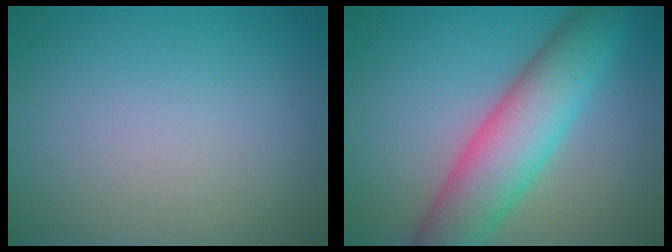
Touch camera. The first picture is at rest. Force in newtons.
{"total": 7.6, "press": 7.6, "slide": 0.2}